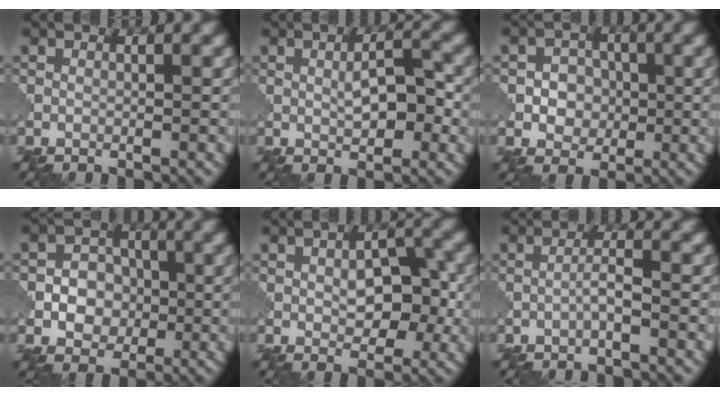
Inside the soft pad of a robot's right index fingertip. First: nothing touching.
{"total": 3.5, "force": [-0.1, 1.5, 3.2], "torque": [-0.056, 0.000, -0.001]}
{"total": 3.2, "force": [-0.4, 2.8, 1.5], "torque": [-0.011, -0.001, -0.019]}
{"total": 4.4, "force": [-0.8, 3.6, 2.3], "torque": [-0.020, 0.000, -0.022]}
{"total": 5.0, "force": [-0.2, 2.8, 4.2], "torque": [-0.066, -0.001, 0.001]}
{"total": 1.6, "force": [-0.8, 0.1, 1.4], "torque": [-0.027, 0.008, -0.017]}